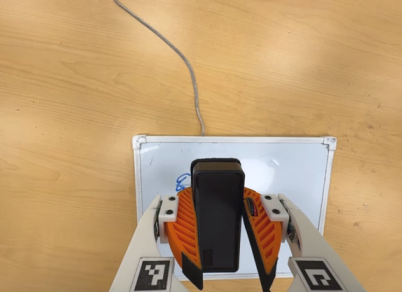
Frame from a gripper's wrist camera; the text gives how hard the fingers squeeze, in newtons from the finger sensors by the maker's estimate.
{"total": 10.7, "left": 9.7, "right": 11.8}